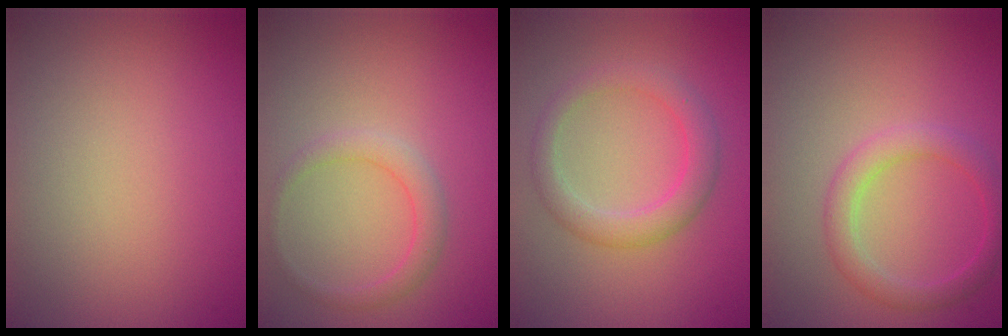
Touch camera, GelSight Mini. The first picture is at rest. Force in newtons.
{"total": 1.9, "press": 1.9, "slide": 0.1}
{"total": 3.1, "press": 3.1, "slide": 0.2}
{"total": 2.7, "press": 2.7, "slide": 0.1}